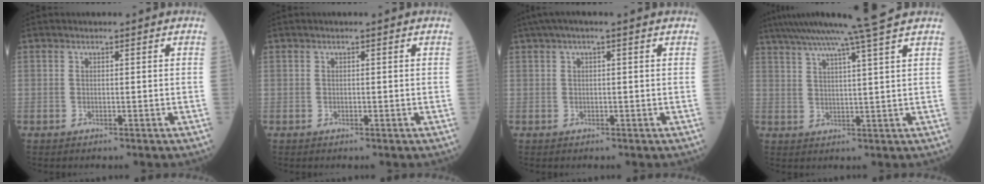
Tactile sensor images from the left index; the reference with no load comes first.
{"total": 0.0}
{"total": 3.7, "force": [2.3, 0.1, 2.8], "torque": [-0.055, 0.035, 0.039]}
{"total": 12.4, "force": [9.9, -2.1, 7.2], "torque": [-0.120, 0.008, 0.141]}